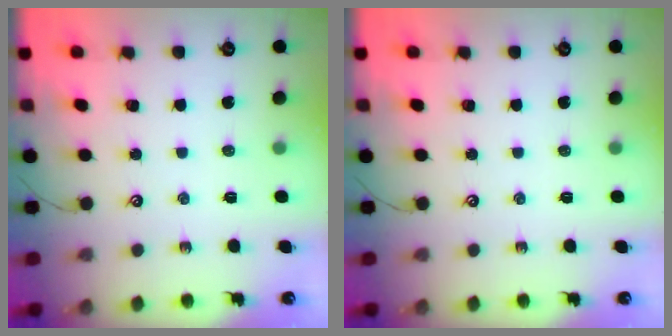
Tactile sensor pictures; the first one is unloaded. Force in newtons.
{"total": 0.0}